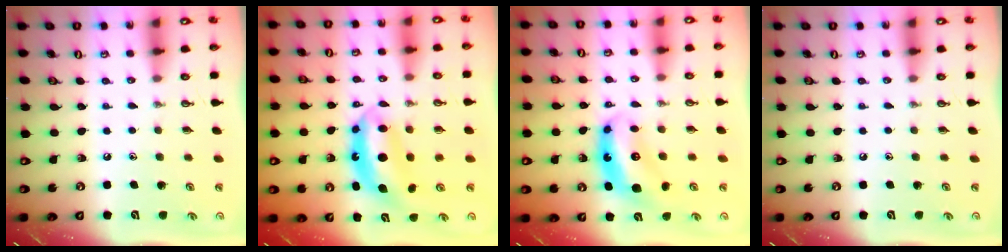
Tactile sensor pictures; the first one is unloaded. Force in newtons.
{"total": 7.5, "press": 7.5, "slide": 0.5}
{"total": 7.9, "press": 7.9, "slide": 0.5}
{"total": 0.0}